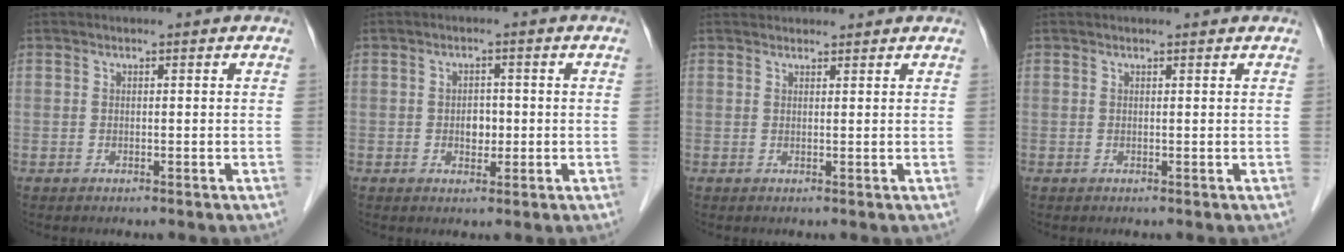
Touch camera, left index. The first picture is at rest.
{"total": 2.4, "force": [-0.3, 1.7, 1.7], "torque": [-0.024, 0.004, -0.002]}
{"total": 3.3, "force": [3.2, 0.8, 0.4], "torque": [-0.004, 0.031, 0.046]}
{"total": 1.0, "force": [1.0, 0.1, 0.1], "torque": [-0.010, 0.008, 0.013]}